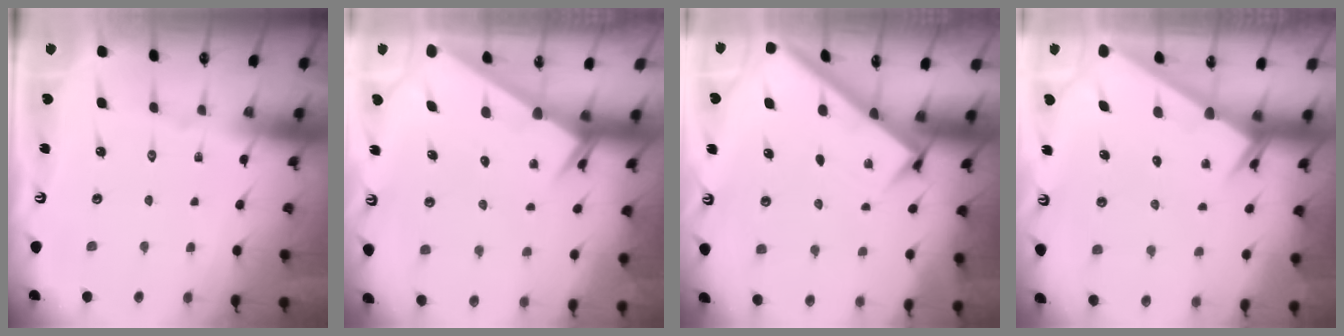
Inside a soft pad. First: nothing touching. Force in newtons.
{"total": 2.6, "press": 2.6, "slide": 0.1}
{"total": 2.6, "press": 2.6, "slide": 0.3}
{"total": 2.5, "press": 2.5, "slide": 0.1}